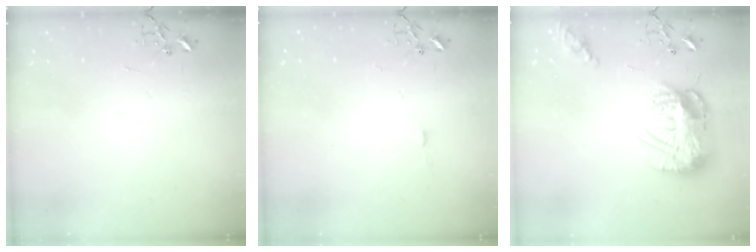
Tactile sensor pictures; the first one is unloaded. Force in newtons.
{"total": 3.3, "press": 3.3, "slide": 0.4}
{"total": 17.2, "press": 17.2, "slide": 1.4}